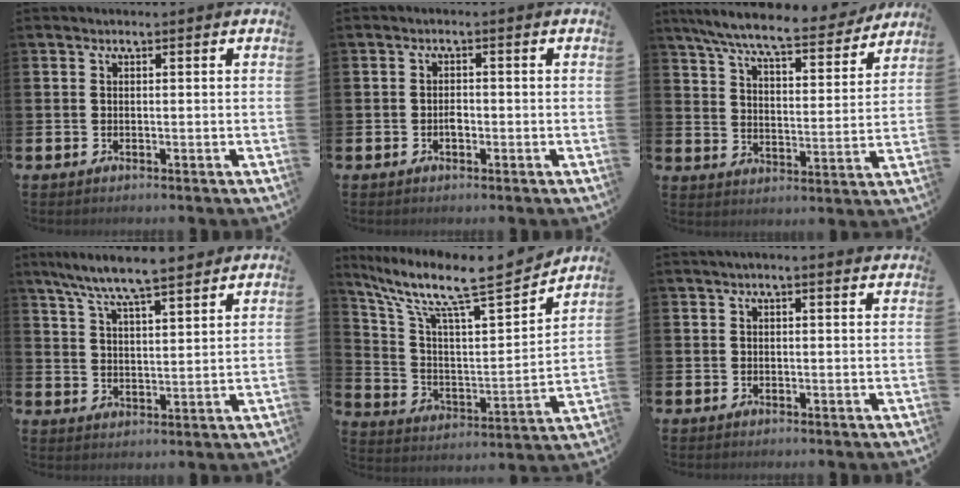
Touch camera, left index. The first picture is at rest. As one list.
[{"total": 1.4, "force": [-0.5, 0.9, 1.0], "torque": [-0.010, -0.001, -0.011]}, {"total": 8.4, "force": [7.6, 0.8, 3.3], "torque": [-0.085, -0.049, 0.130]}, {"total": 7.7, "force": [7.2, 0.5, 2.6], "torque": [-0.074, -0.032, 0.129]}, {"total": 10.7, "force": [8.8, 2.2, 5.6], "torque": [-0.134, -0.068, 0.140]}, {"total": 1.0, "force": [0.8, 0.0, 0.7], "torque": [-0.007, -0.001, 0.012]}]